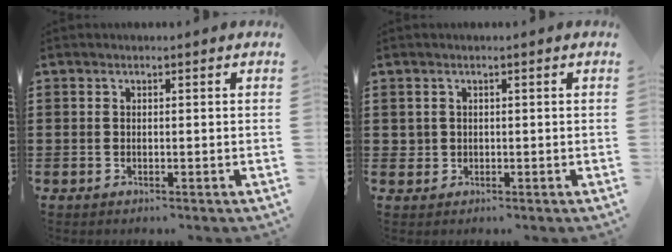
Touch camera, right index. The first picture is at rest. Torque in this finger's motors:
{"motor_torque": [0.45, 0.53, -0.02, 0.00]}